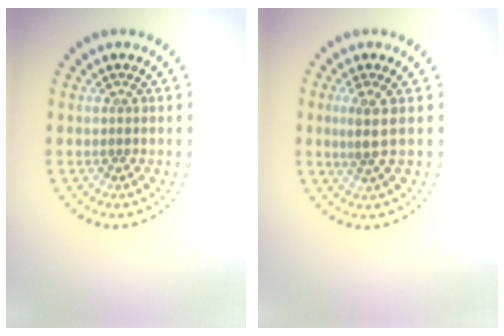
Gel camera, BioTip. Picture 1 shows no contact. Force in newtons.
{"total": 2.0, "press": 1.7, "slide": 1.1}